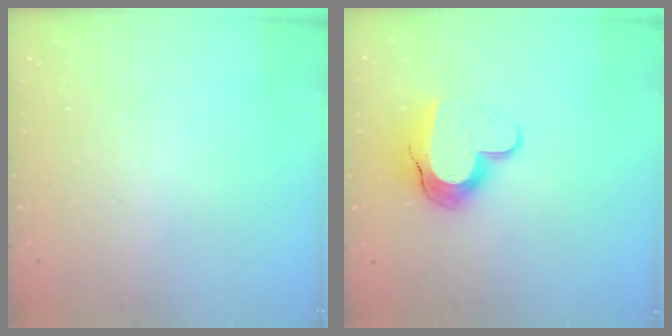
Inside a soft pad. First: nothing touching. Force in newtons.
{"total": 12.1, "press": 12.1, "slide": 0.9}